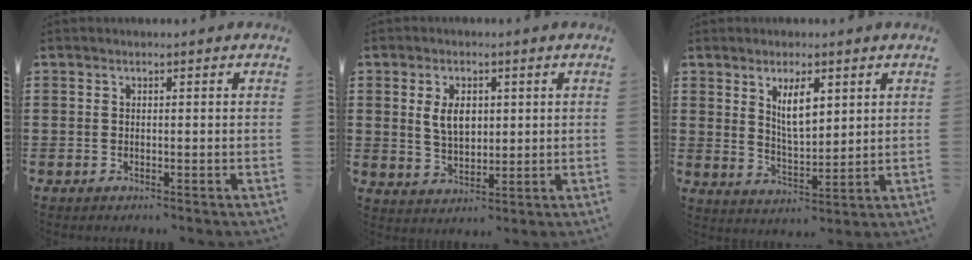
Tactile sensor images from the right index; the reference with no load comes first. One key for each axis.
{"total": 4.9, "fx": 1.1, "fy": 3.0, "fz": 3.7, "tx": -0.073, "ty": 0.009, "tz": 0.017}
{"total": 5.7, "fx": 2.6, "fy": 1.9, "fz": 4.7, "tx": -0.085, "ty": -0.002, "tz": 0.041}